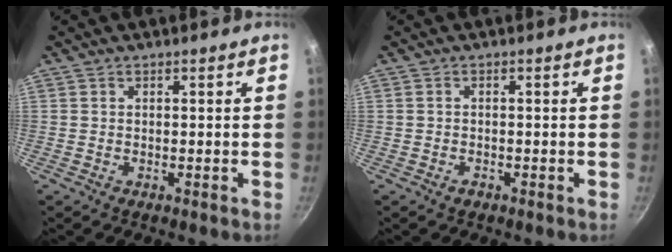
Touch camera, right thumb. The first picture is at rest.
{"total": 1.1, "force": [-0.7, 0.6, 0.5], "torque": [-0.013, 0.005, -0.013]}